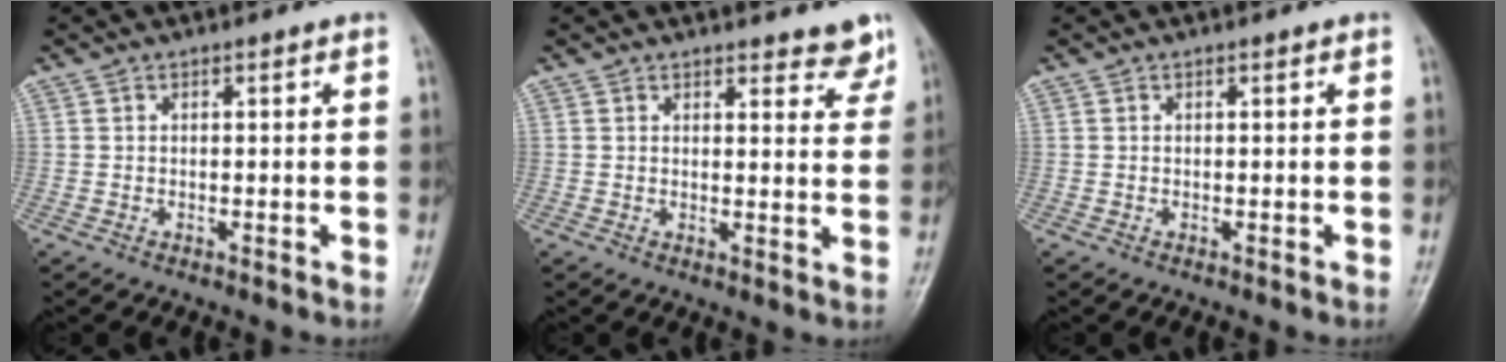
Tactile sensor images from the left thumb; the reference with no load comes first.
{"total": 5.3, "force": [4.7, 1.6, 1.9], "torque": [0.005, -0.029, 0.048]}
{"total": 0.0}